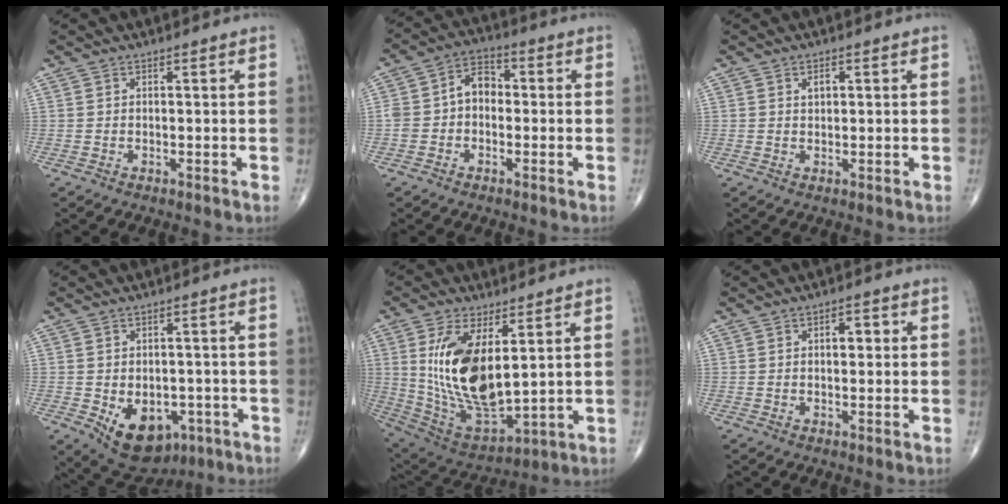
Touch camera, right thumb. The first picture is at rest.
{"total": 6.9, "force": [-0.5, 5.1, 4.6], "torque": [-0.060, 0.029, -0.023]}
{"total": 1.6, "force": [0.5, 1.0, 1.1], "torque": [-0.012, -0.001, 0.008]}
{"total": 11.7, "force": [-4.5, 7.8, 7.4], "torque": [-0.083, 0.008, -0.050]}
{"total": 18.4, "force": [3.9, 8.5, 15.8], "torque": [-0.291, -0.026, 0.094]}
{"total": 2.7, "force": [0.5, 1.6, 2.1], "torque": [-0.016, 0.007, 0.004]}